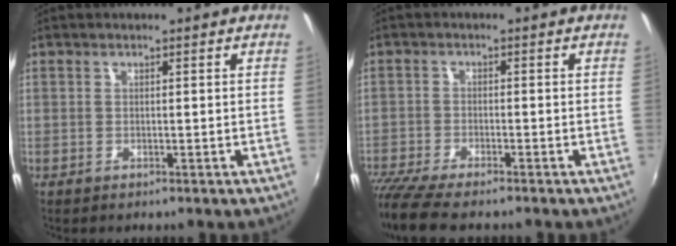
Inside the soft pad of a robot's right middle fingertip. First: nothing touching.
{"total": 8.6, "force": [-7.4, 1.1, 4.2], "torque": [-0.109, -0.039, -0.133]}